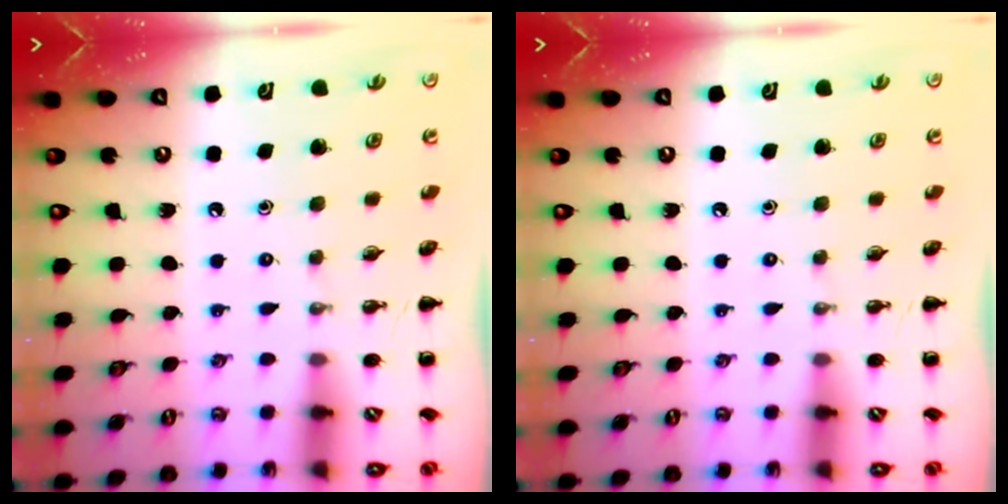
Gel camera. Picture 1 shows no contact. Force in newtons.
{"total": 0.0}